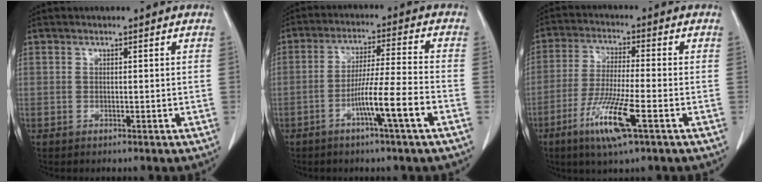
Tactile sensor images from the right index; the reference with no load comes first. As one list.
[{"total": 8.7, "force": [-3.9, -1.1, 7.7], "torque": [-0.138, 0.001, -0.072]}, {"total": 10.1, "force": [-4.8, 0.4, 8.9], "torque": [-0.180, -0.022, -0.090]}]